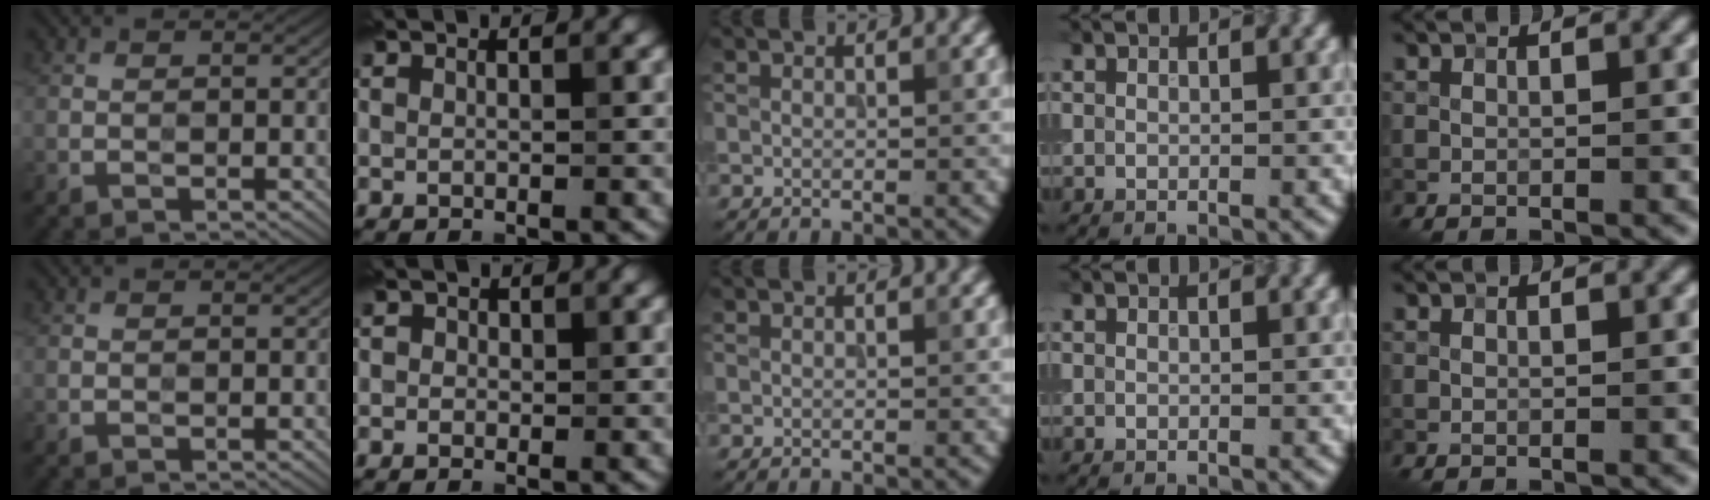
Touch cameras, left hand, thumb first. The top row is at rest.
{"index": {"total": 0.9, "force": [-0.1, 0.9, 0.1], "torque": [0.007, -0.006, -0.003]}}